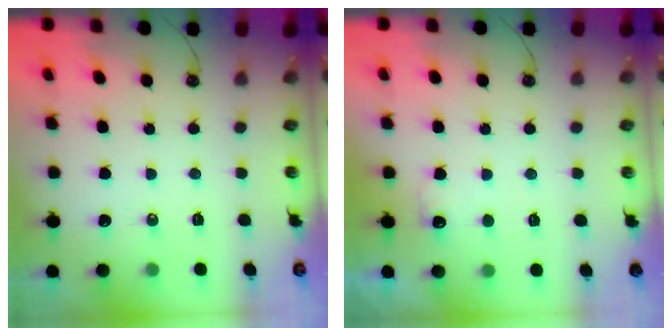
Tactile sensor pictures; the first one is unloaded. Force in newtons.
{"total": 6.1, "press": 6.0, "slide": 1.0}